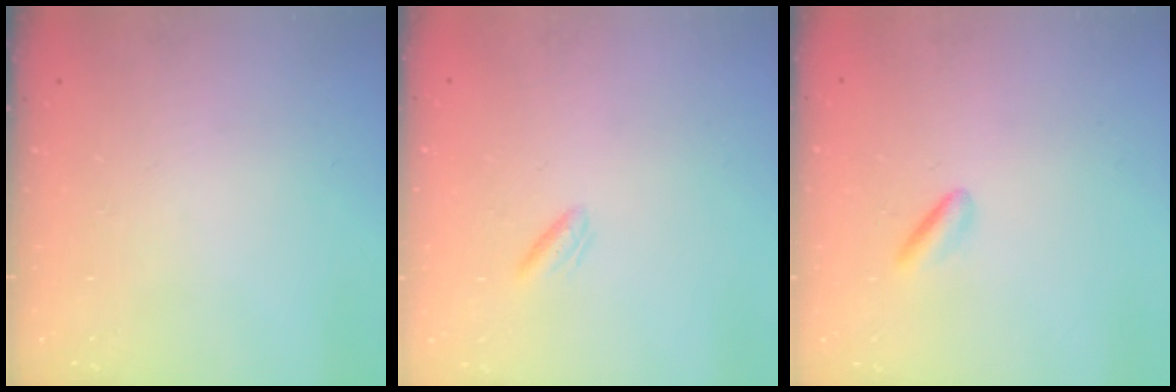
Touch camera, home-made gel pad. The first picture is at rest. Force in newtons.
{"total": 1.6, "press": 1.3, "slide": 0.9}
{"total": 2.2, "press": 2.1, "slide": 0.8}